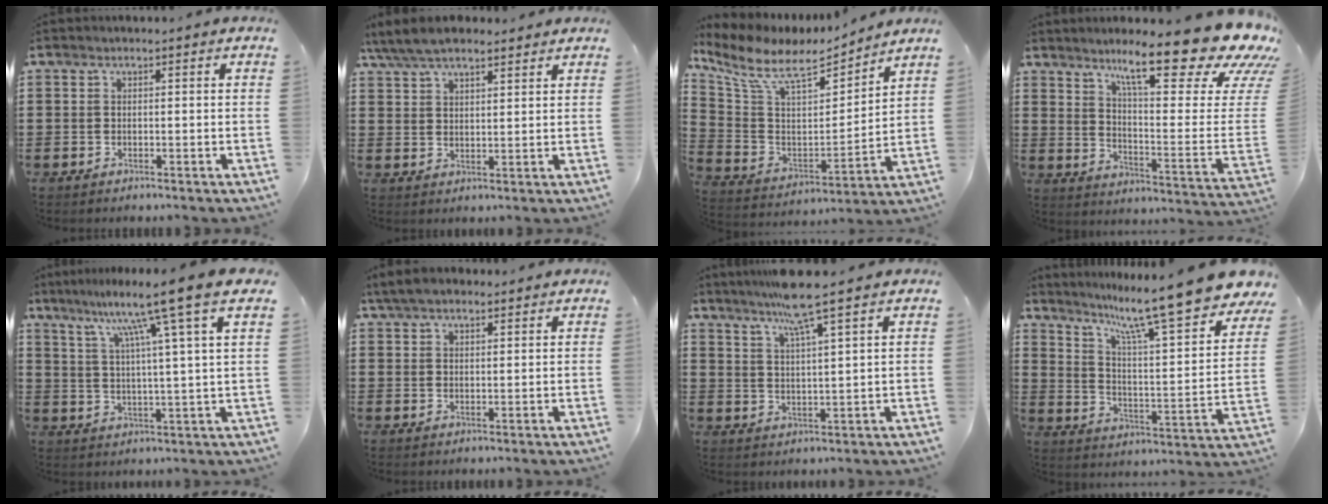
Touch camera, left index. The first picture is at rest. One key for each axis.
{"total": 6.1, "fx": 5.1, "fy": 2.0, "fz": 2.7, "tx": -0.067, "ty": -0.003, "tz": 0.096}
{"total": 9.6, "fx": 7.5, "fy": 3.4, "fz": 5.0, "tx": -0.133, "ty": -0.041, "tz": 0.128}
{"total": 18.2, "fx": 13.2, "fy": 2.5, "fz": 12.3, "tx": -0.209, "ty": -0.084, "tz": 0.211}
{"total": 10.2, "fx": 6.9, "fy": -1.7, "fz": 7.2, "tx": -0.158, "ty": -0.031, "tz": 0.100}
{"total": 3.8, "fx": 3.1, "fy": 1.3, "fz": 1.7, "tx": -0.041, "ty": 0.003, "tz": 0.058}
{"total": 7.3, "fx": 5.6, "fy": -0.7, "fz": 4.6, "tx": -0.104, "ty": -0.012, "tz": 0.097}
{"total": 13.2, "fx": 10.9, "fy": -0.2, "fz": 7.5, "tx": -0.157, "ty": -0.080, "tz": 0.172}